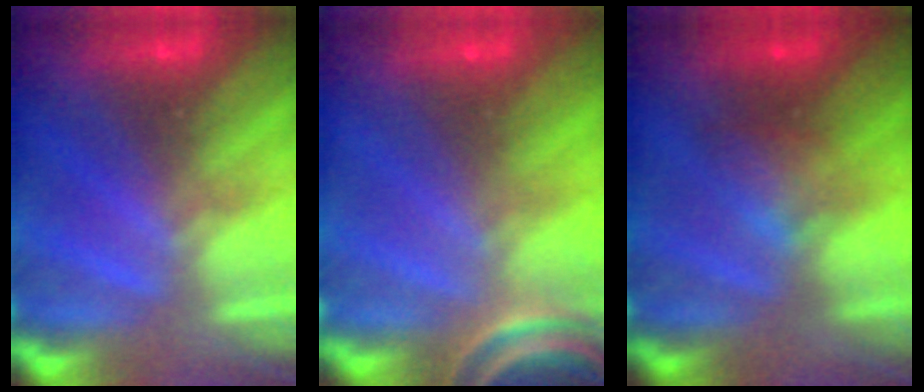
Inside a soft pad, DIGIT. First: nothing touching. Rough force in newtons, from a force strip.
{"total": 5.5}
{"total": 2.3}